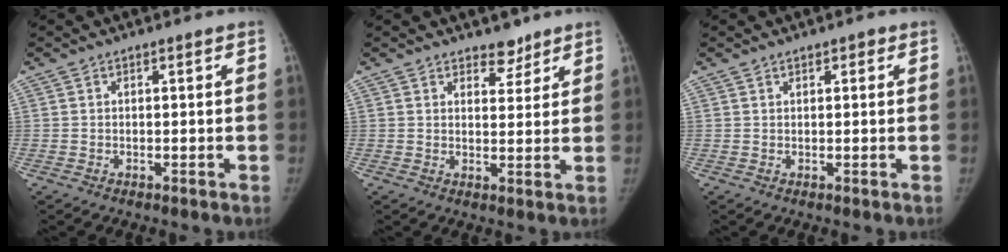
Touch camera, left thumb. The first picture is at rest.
{"total": 3.8, "force": [3.0, 2.0, 1.0], "torque": [0.012, -0.021, 0.045]}
{"total": 1.2, "force": [0.7, 0.7, 0.6], "torque": [0.002, -0.001, 0.006]}